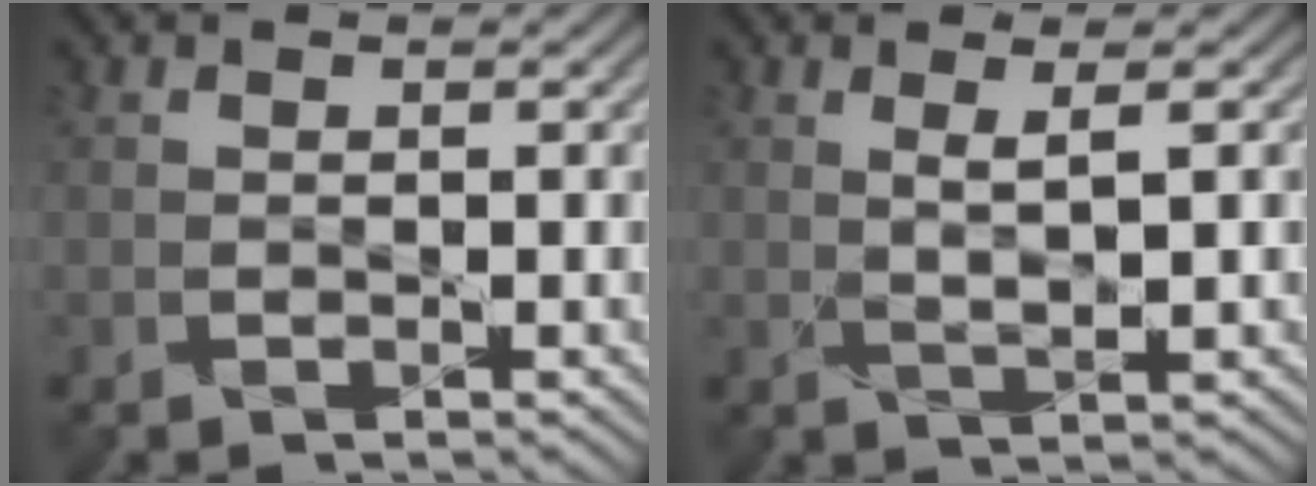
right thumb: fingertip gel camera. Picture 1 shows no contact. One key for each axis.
{"total": 2.1, "fx": 1.0, "fy": -0.1, "fz": 1.9, "tx": -0.038, "ty": 0.005, "tz": 0.020}